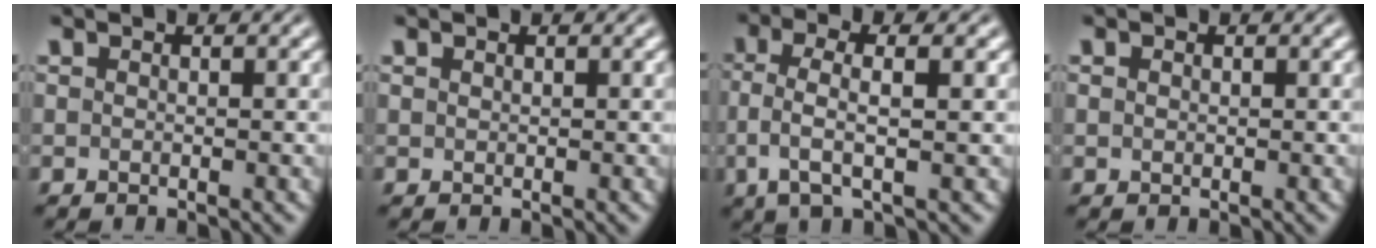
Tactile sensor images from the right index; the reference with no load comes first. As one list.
[{"total": 0.6, "force": [0.3, -0.5, -0.1], "torque": [0.007, -0.002, 0.012]}, {"total": 4.4, "force": [0.4, 1.7, 4.1], "torque": [-0.077, 0.001, 0.006]}, {"total": 0.0}]